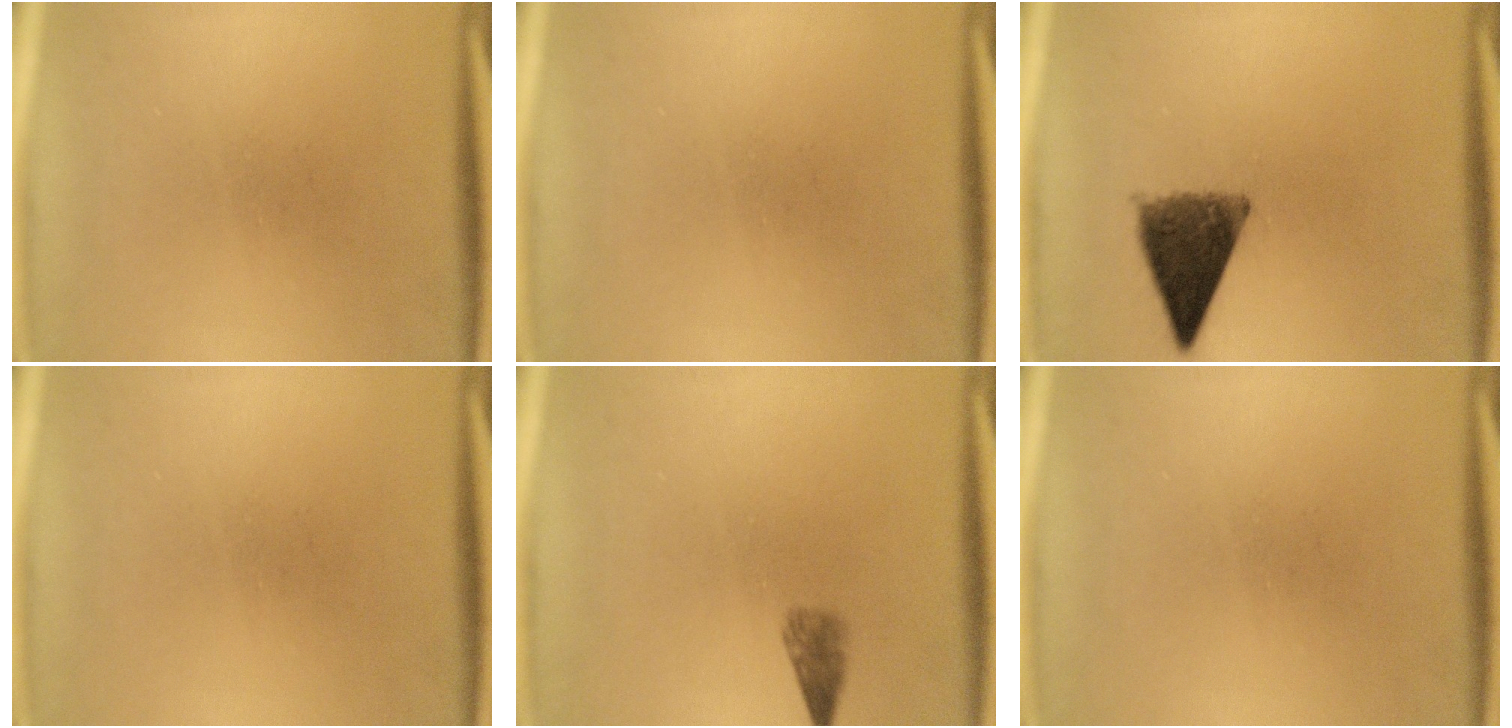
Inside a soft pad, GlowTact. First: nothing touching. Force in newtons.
{"total": 0.0}
{"total": 9.1}
{"total": 0.0}
{"total": 1.9}
{"total": 0.0}